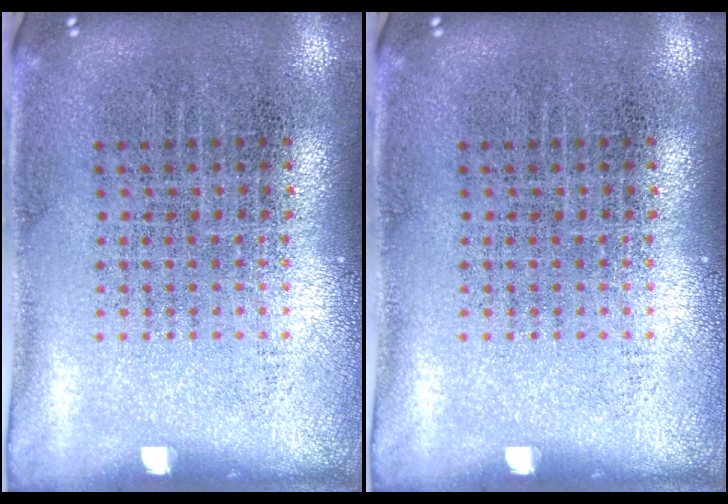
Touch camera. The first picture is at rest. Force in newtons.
{"total": 0.0}